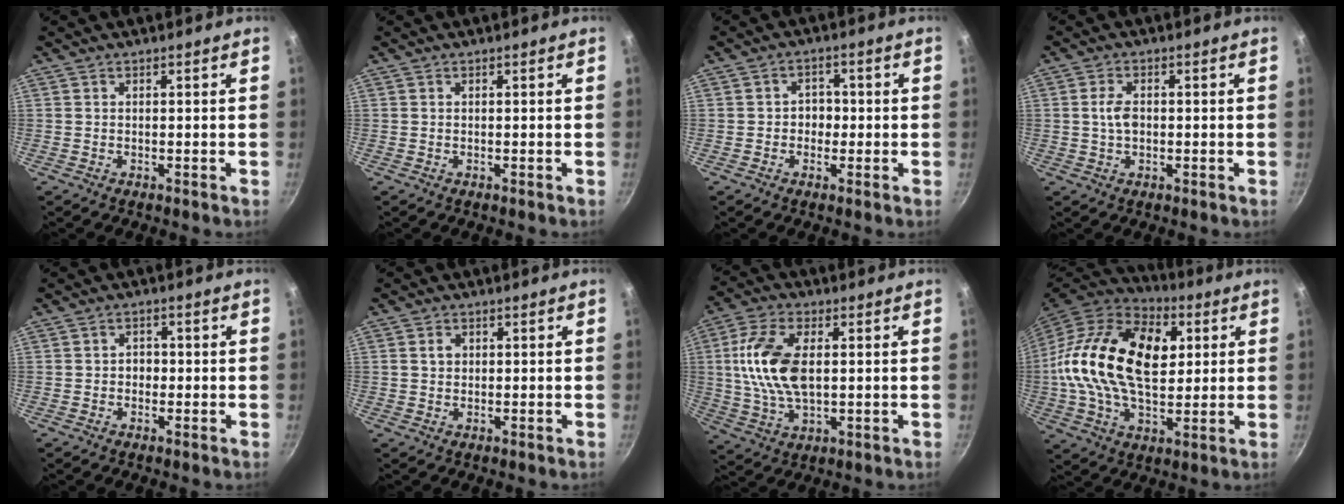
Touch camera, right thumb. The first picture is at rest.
{"total": 0.0}
{"total": 3.4, "force": [-0.5, 3.0, 1.5], "torque": [0.005, 0.009, -0.010]}
{"total": 3.4, "force": [0.1, 2.1, 2.7], "torque": [-0.048, 0.007, -0.002]}
{"total": 2.3, "force": [-0.4, 2.0, 1.1], "torque": [-0.002, 0.004, -0.008]}
{"total": 2.3, "force": [0.4, 1.9, 1.2], "torque": [-0.010, 0.005, 0.006]}
{"total": 13.5, "force": [1.7, 7.2, 11.3], "torque": [-0.217, 0.005, 0.029]}
{"total": 27.0, "force": [4.8, 16.5, 20.9], "torque": [-0.372, 0.018, 0.068]}